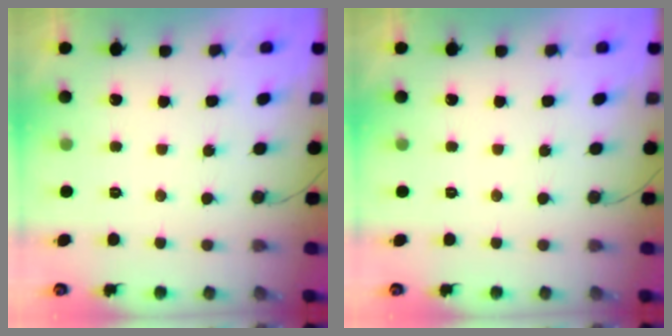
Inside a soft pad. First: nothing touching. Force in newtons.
{"total": 0.0}